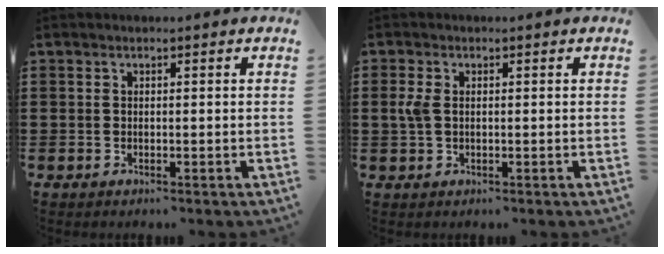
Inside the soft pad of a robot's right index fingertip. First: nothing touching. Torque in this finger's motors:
{"motor_torque": [0.29, -0.14, 0.04, 0.05]}